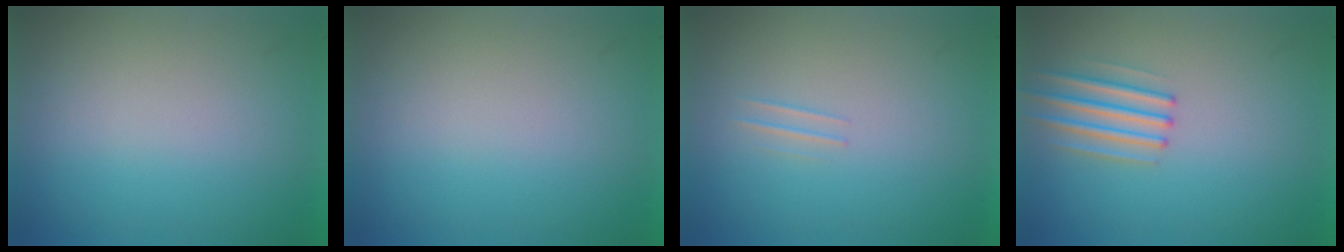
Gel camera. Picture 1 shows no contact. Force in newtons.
{"total": 0.0}
{"total": 1.1}
{"total": 2.2}